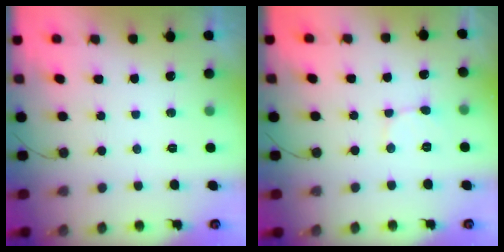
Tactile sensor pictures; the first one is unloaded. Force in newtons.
{"total": 2.4, "press": 2.4, "slide": 0.3}